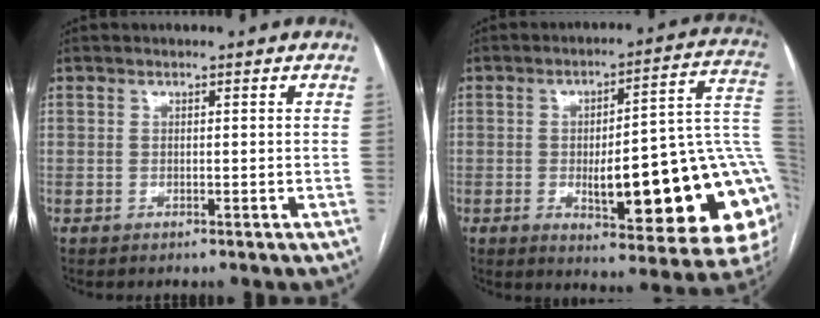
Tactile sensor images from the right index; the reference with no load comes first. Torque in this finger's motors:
{"motor_torque": [2.14, 0.00, 1.05, 0.21]}